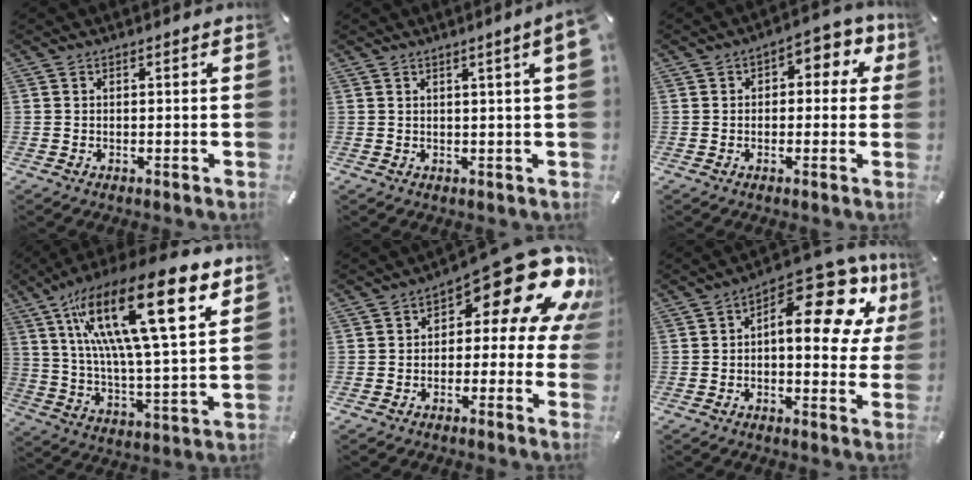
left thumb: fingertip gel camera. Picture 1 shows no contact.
{"total": 4.3, "force": [1.6, 0.0, 4.0], "torque": [-0.067, -0.004, 0.025]}
{"total": 5.2, "force": [0.7, 3.5, 3.8], "torque": [-0.045, 0.003, 0.003]}
{"total": 24.6, "force": [12.9, 7.3, 19.7], "torque": [-0.360, -0.061, 0.195]}
{"total": 19.4, "force": [9.7, 8.0, 14.7], "torque": [-0.185, -0.074, 0.158]}
{"total": 17.1, "force": [6.8, 7.8, 13.6], "torque": [-0.185, -0.052, 0.108]}